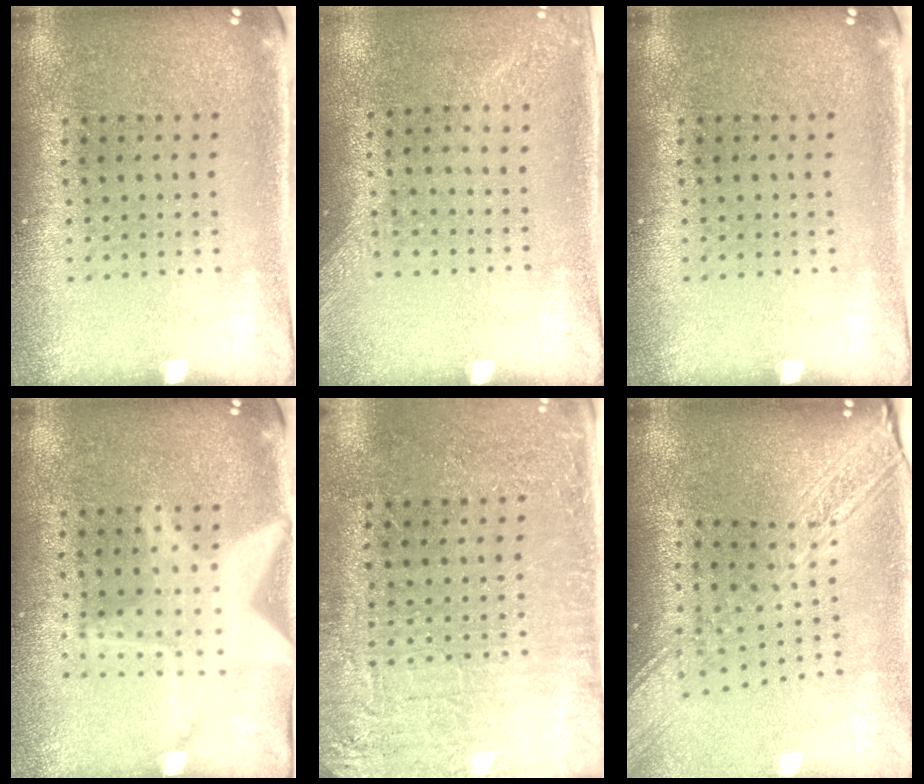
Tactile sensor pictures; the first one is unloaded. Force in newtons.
{"total": 1.3, "press": 1.0, "slide": 0.8}
{"total": 0.0}
{"total": 2.3, "press": 2.3, "slide": 0.3}
{"total": 2.8, "press": 2.7, "slide": 0.6}
{"total": 2.8, "press": 2.2, "slide": 1.7}